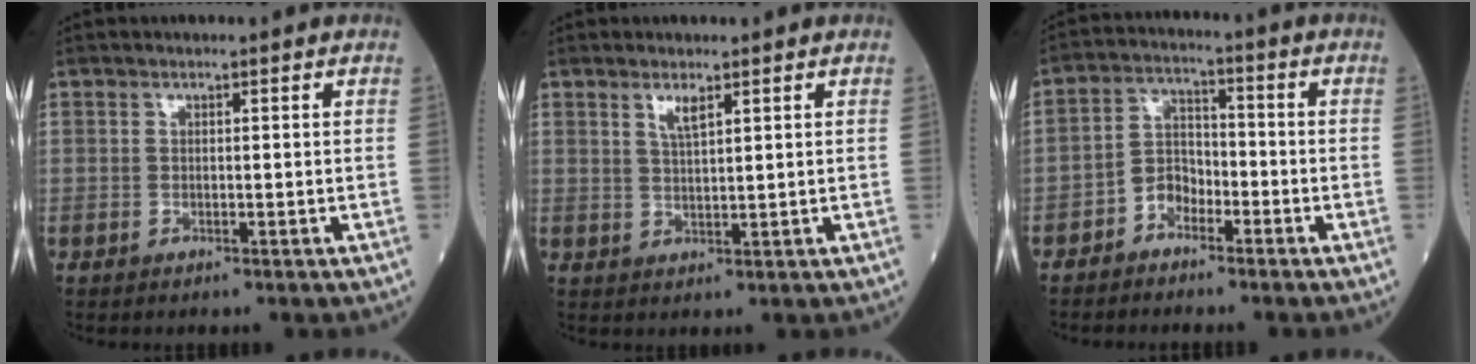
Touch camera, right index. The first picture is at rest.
{"total": 2.4, "force": [1.6, 0.3, 1.8], "torque": [-0.040, 0.000, 0.035]}
{"total": 3.7, "force": [-2.5, 2.3, 1.5], "torque": [-0.024, 0.008, -0.051]}